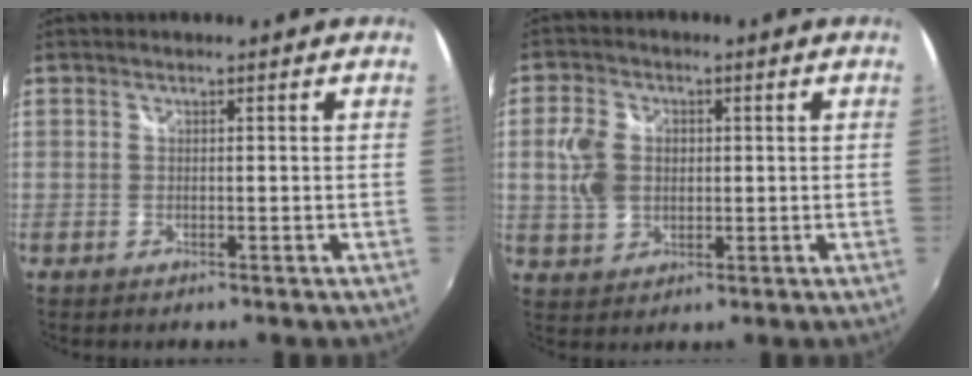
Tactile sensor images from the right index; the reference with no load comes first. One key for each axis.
{"total": 7.3, "fx": 0.5, "fy": 5.7, "fz": 4.4, "tx": -0.094, "ty": 0.009, "tz": 0.012}